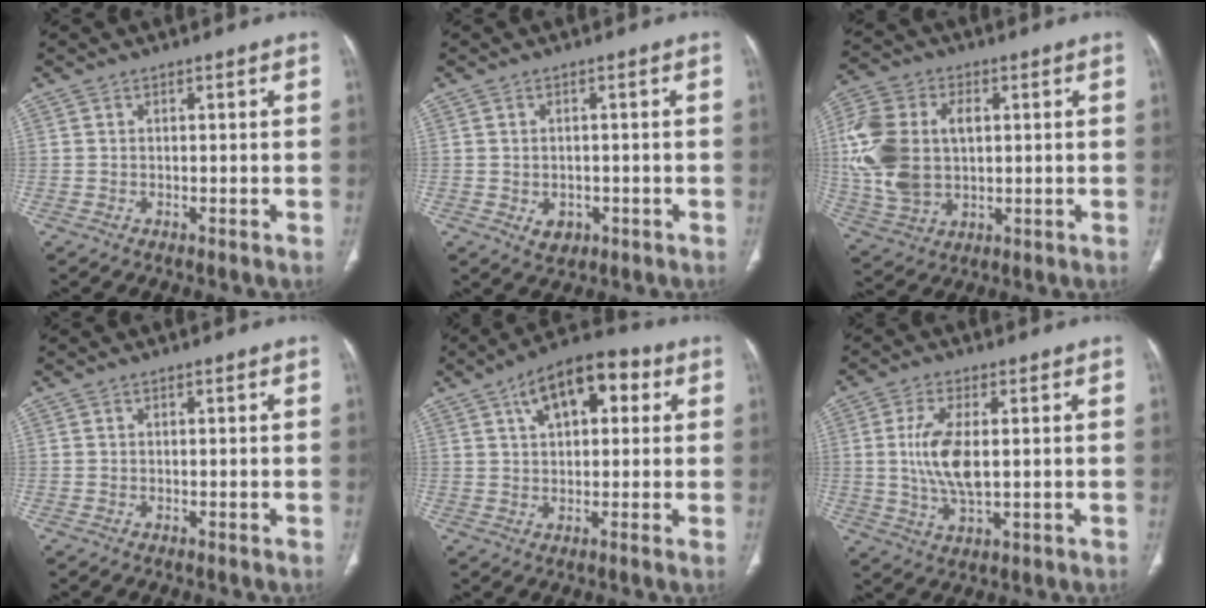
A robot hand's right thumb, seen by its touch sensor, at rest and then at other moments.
{"total": 3.3, "force": [-1.0, 2.6, 1.8], "torque": [-0.016, 0.002, -0.001]}
{"total": 17.3, "force": [1.8, 11.7, 12.6], "torque": [-0.261, 0.005, 0.040]}
{"total": 0.0}
{"total": 12.0, "force": [4.4, 5.8, 9.5], "torque": [-0.115, 0.018, 0.056]}
{"total": 9.3, "force": [0.7, 3.8, 8.4], "torque": [-0.174, -0.010, 0.018]}